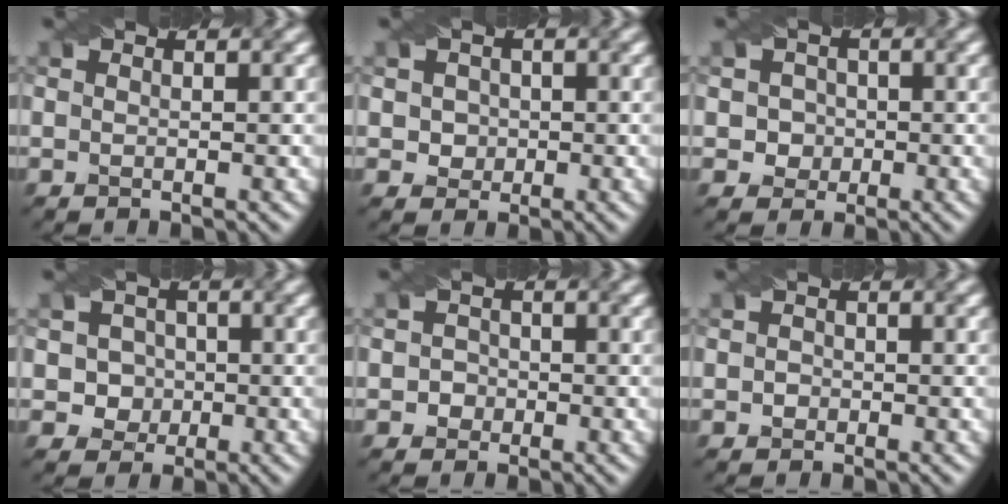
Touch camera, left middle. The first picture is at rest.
{"total": 2.0, "force": [0.4, 1.9, 0.7], "torque": [-0.008, 0.005, 0.017]}
{"total": 2.3, "force": [0.0, 2.2, 0.6], "torque": [0.005, 0.005, 0.006]}
{"total": 3.0, "force": [0.0, 2.9, 0.9], "torque": [0.000, 0.007, 0.000]}
{"total": 1.5, "force": [-0.3, 1.4, 0.2], "torque": [0.013, 0.001, -0.009]}
{"total": 0.9, "force": [-0.1, 0.8, 0.2], "torque": [0.000, -0.001, -0.006]}